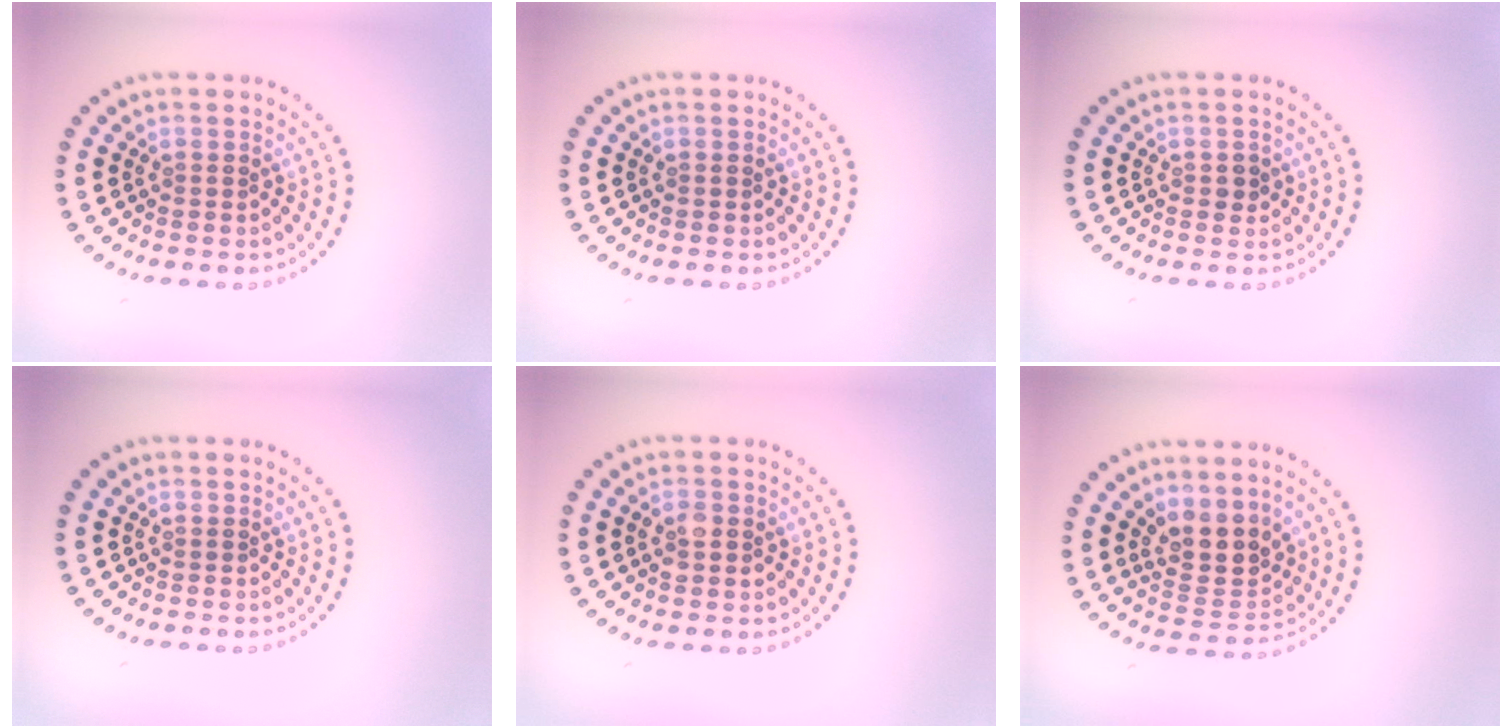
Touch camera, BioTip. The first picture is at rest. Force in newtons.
{"total": 0.0}
{"total": 1.0, "press": 0.9, "slide": 0.1}
{"total": 0.0}
{"total": 2.1, "press": 2.1, "slide": 0.1}
{"total": 3.9, "press": 3.4, "slide": 1.9}